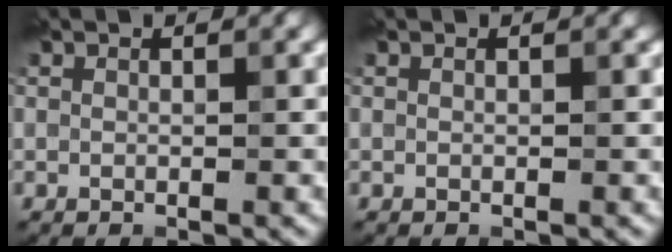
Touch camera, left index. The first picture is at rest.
{"total": 0.0}